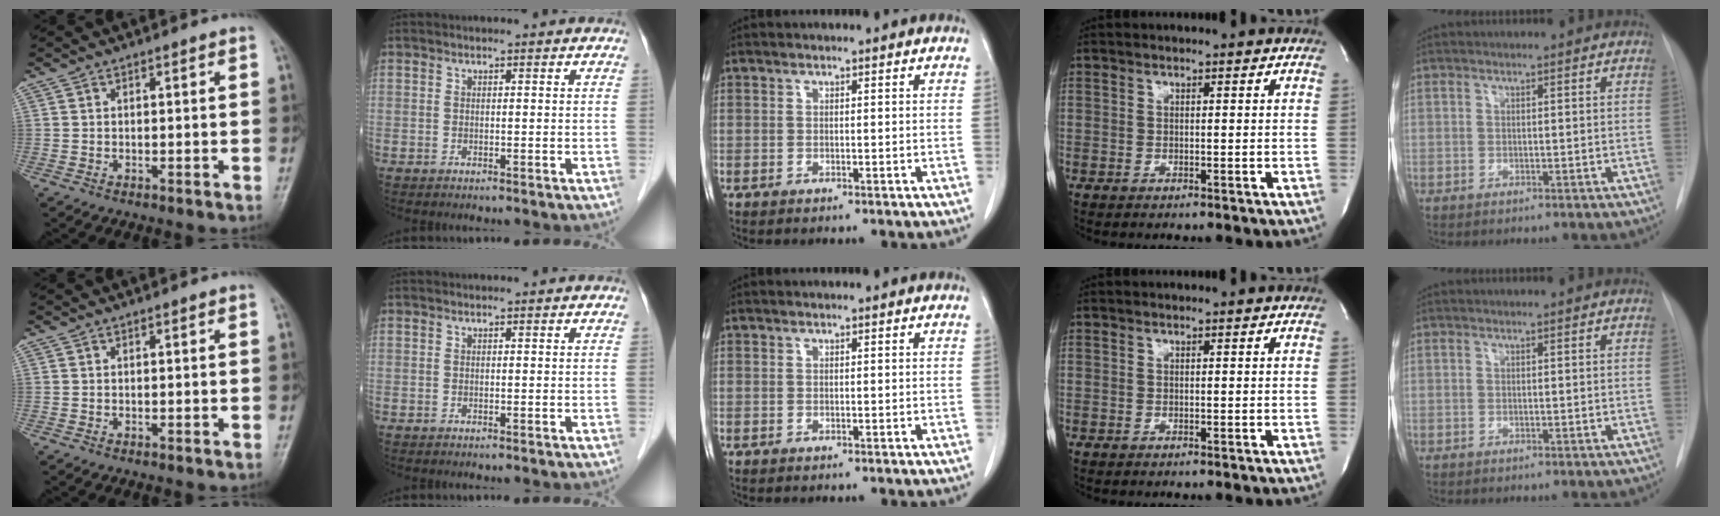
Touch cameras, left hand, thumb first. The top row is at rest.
{}